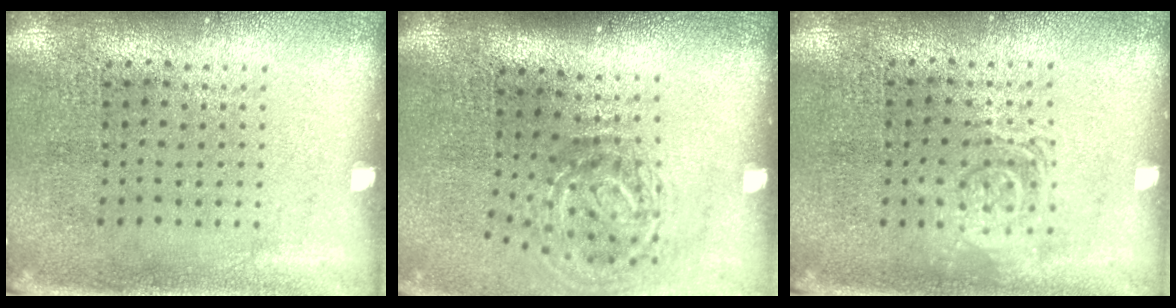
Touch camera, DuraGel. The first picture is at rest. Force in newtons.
{"total": 2.0, "press": 1.3, "slide": 1.6}
{"total": 1.2, "press": 1.2, "slide": 0.2}